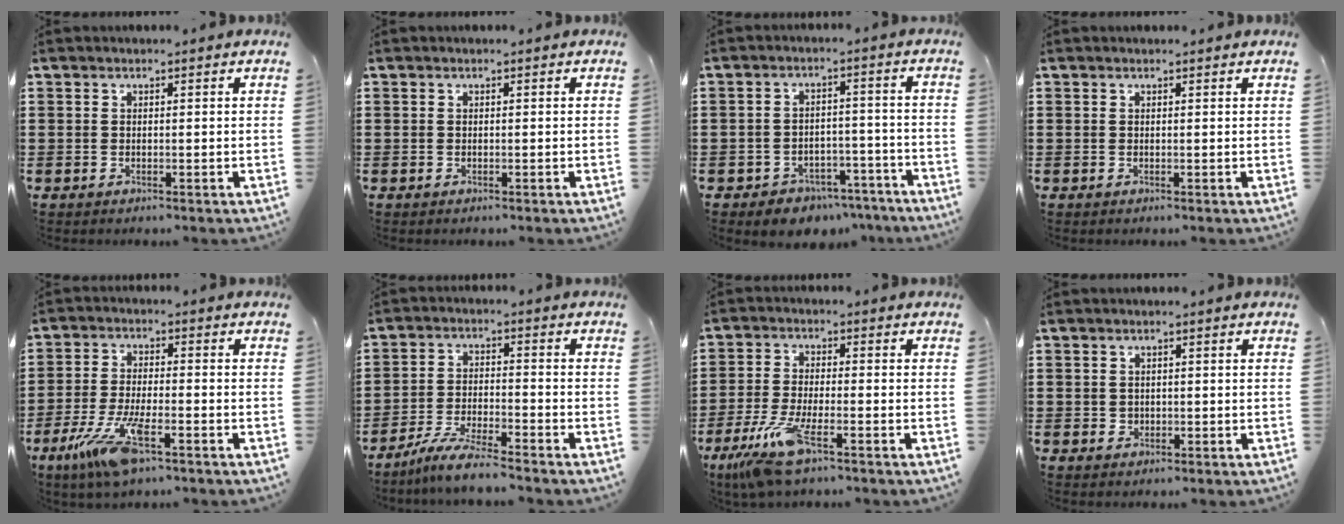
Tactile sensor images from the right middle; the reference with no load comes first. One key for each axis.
{"total": 0.0}
{"total": 4.4, "fx": -4.2, "fy": 1.5, "fz": 0.3, "tx": -0.010, "ty": 0.013, "tz": -0.086}
{"total": 0.0}
{"total": 9.4, "fx": -4.9, "fy": 2.2, "fz": 7.7, "tx": -0.173, "ty": -0.016, "tz": -0.092}
{"total": 6.0, "fx": -5.5, "fy": 0.1, "fz": 2.6, "tx": -0.061, "ty": -0.009, "tz": -0.106}
{"total": 7.7, "fx": -5.2, "fy": 1.4, "fz": 5.5, "tx": -0.132, "ty": -0.022, "tz": -0.100}
{"total": 1.2, "fx": 0.0, "fy": 1.1, "fz": 0.2, "tx": -0.008, "ty": 0.007, "tz": -0.001}